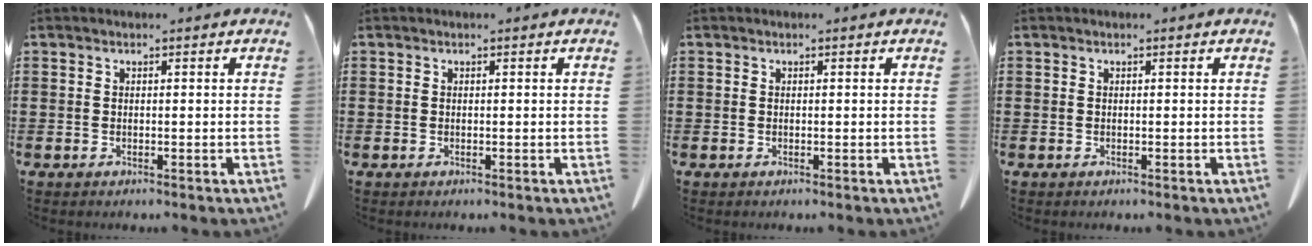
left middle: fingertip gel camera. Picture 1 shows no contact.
{"total": 0.0}
{"total": 0.0}
{"total": 0.0}